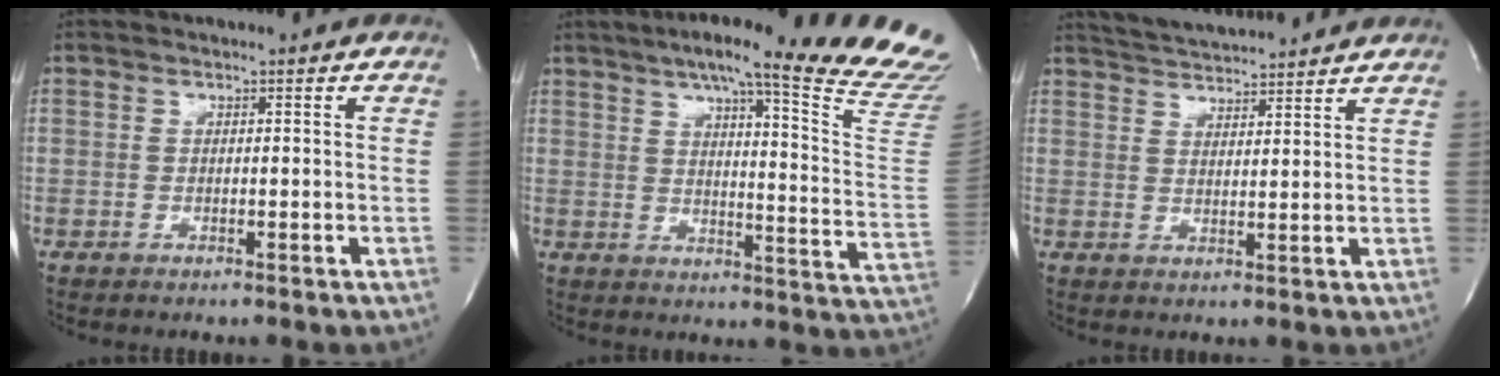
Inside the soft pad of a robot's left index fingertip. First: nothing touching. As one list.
[{"total": 24.8, "force": [21.5, -0.7, 12.3], "torque": [-0.173, -0.089, 0.255]}, {"total": 10.1, "force": [9.6, 0.5, 2.9], "torque": [-0.060, 0.025, 0.145]}]